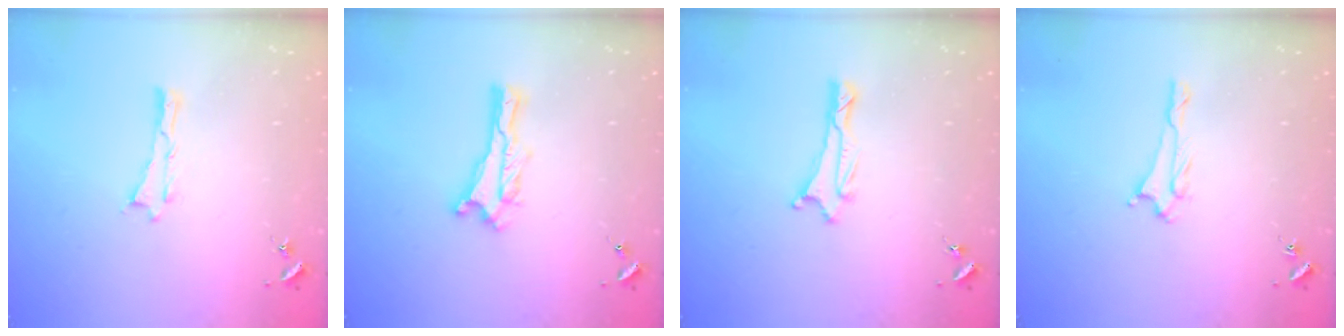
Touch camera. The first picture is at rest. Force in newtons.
{"total": 0.0}
{"total": 1.0, "press": 1.0, "slide": 0.2}
{"total": 1.7, "press": 1.7, "slide": 0.3}